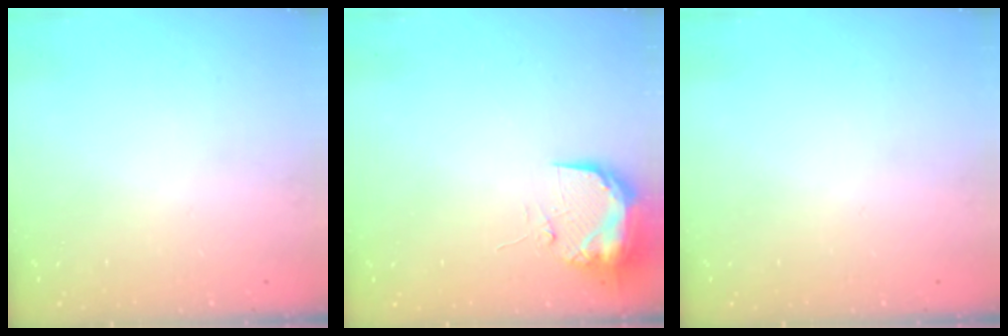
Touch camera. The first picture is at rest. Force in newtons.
{"total": 10.4, "press": 10.4, "slide": 1.2}
{"total": 0.0}